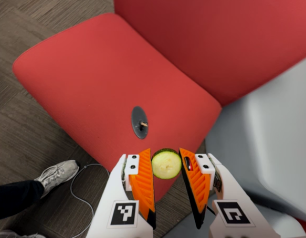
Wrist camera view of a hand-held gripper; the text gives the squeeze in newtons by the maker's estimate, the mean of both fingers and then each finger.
{"total": 7.7, "left": 8.3, "right": 7.0}